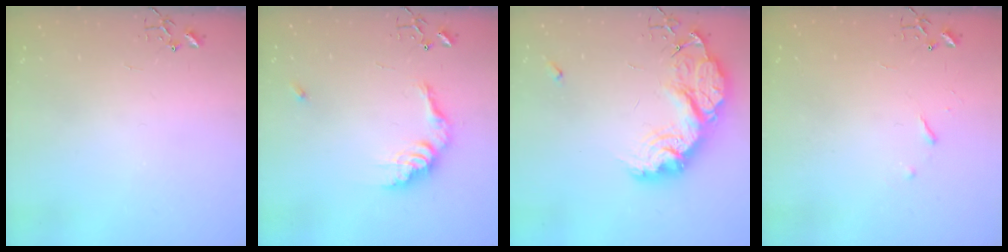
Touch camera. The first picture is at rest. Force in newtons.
{"total": 13.3, "press": 13.2, "slide": 1.1}
{"total": 25.2, "press": 25.1, "slide": 2.0}
{"total": 3.4, "press": 3.3, "slide": 0.6}